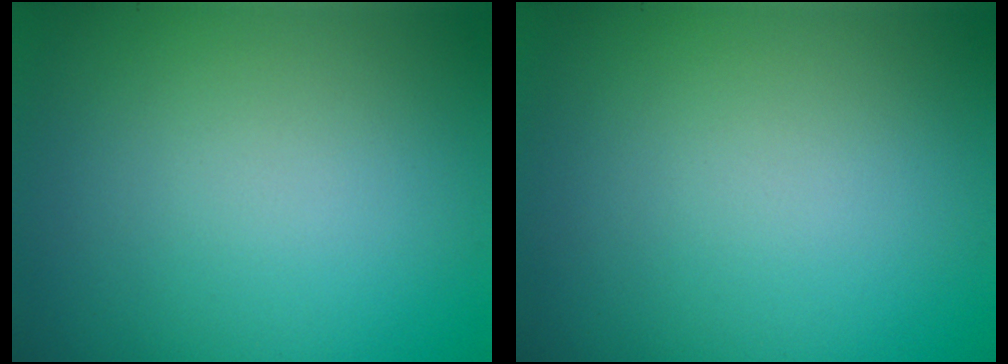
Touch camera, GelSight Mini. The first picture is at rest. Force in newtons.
{"total": 0.0}